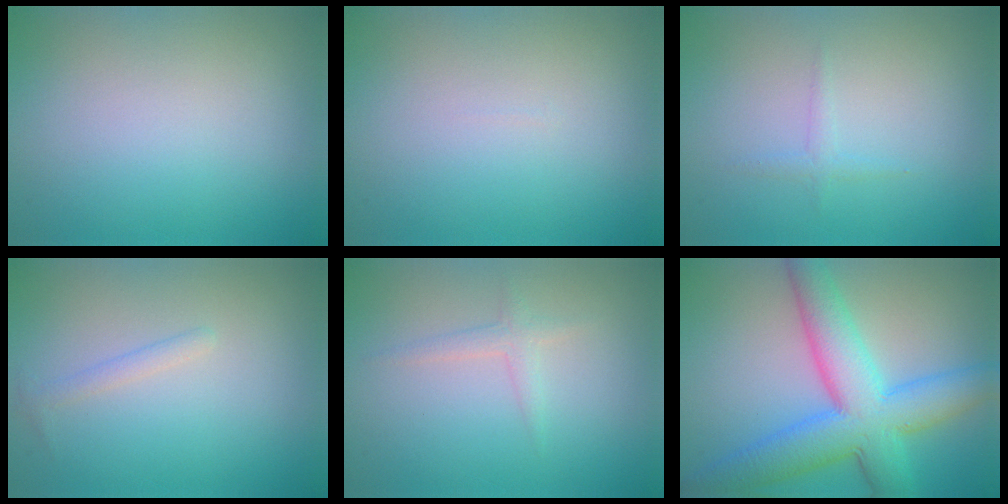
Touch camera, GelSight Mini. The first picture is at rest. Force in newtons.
{"total": 0.0}
{"total": 0.9, "press": 0.9, "slide": 0.0}
{"total": 1.0, "press": 1.0, "slide": 0.0}
{"total": 1.3, "press": 1.3, "slide": 0.0}
{"total": 9.3, "press": 9.3, "slide": 0.3}